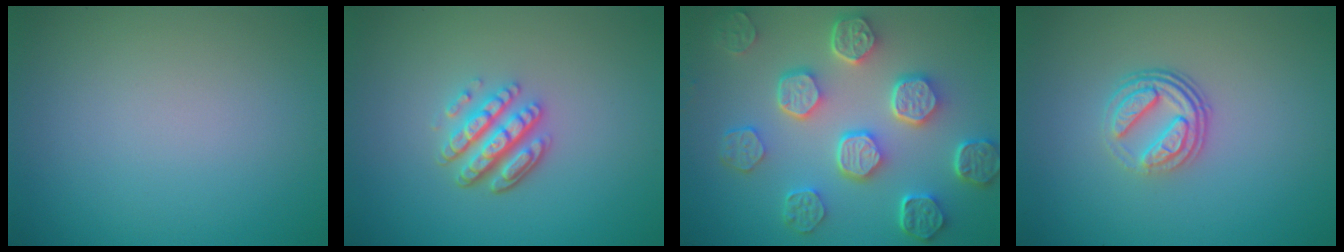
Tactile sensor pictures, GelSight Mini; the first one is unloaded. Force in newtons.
{"total": 4.1, "press": 3.2, "slide": 2.5}
{"total": 7.6, "press": 5.8, "slide": 4.9}
{"total": 3.8, "press": 2.7, "slide": 2.6}